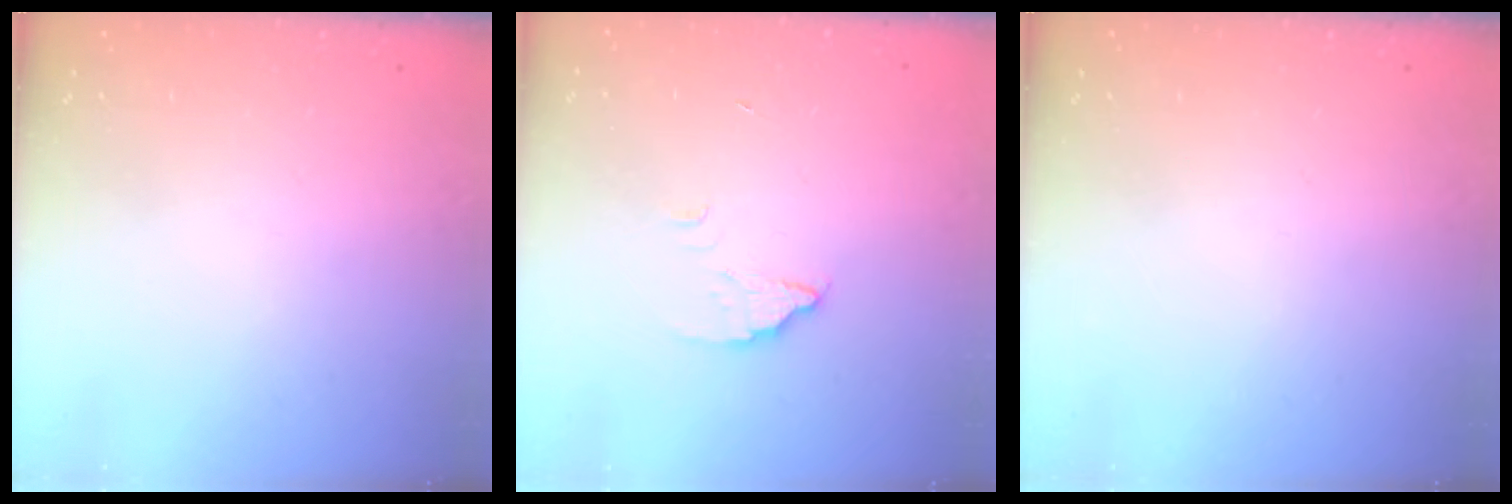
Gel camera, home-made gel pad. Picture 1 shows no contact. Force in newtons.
{"total": 2.2, "press": 2.2, "slide": 0.1}
{"total": 0.0}